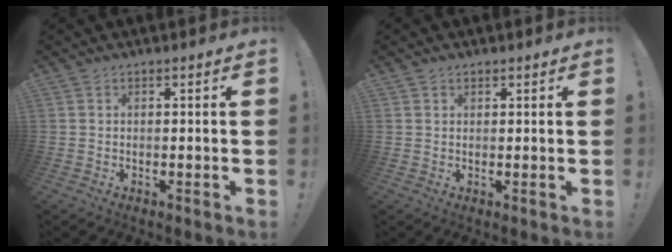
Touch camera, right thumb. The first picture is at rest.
{"total": 0.9, "force": [0.8, 0.5, 0.1], "torque": [0.006, -0.003, 0.014]}